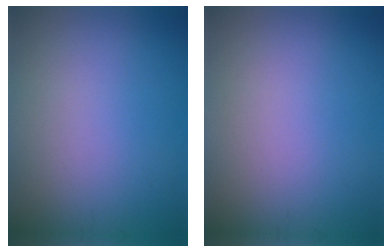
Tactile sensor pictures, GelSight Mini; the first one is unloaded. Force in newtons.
{"total": 0.0}